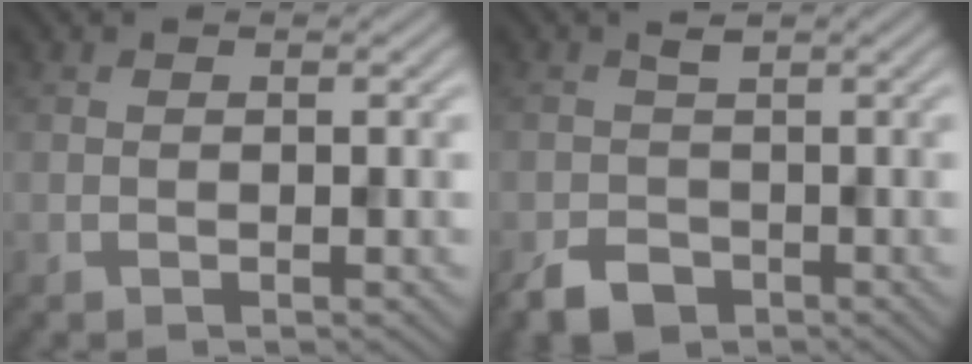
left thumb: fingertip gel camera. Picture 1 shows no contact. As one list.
[{"total": 3.5, "force": [-1.7, 2.4, 1.9], "torque": [-0.038, -0.005, -0.037]}]